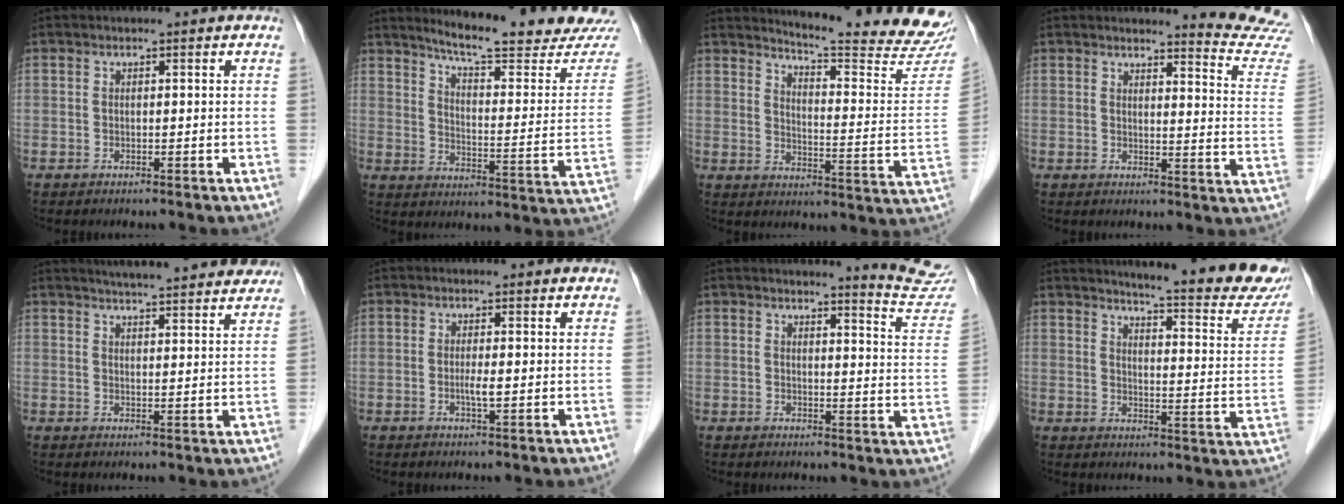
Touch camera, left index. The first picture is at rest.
{"total": 19.6, "force": [18.2, 0.5, 7.3], "torque": [-0.105, -0.092, 0.228]}
{"total": 20.6, "force": [19.8, -0.5, 5.7], "torque": [-0.085, -0.136, 0.230]}
{"total": 10.2, "force": [10.0, -1.6, 0.0], "torque": [-0.002, -0.127, 0.090]}
{"total": 15.1, "force": [13.8, 1.6, 6.1], "torque": [-0.080, 0.012, 0.167]}
{"total": 1.6, "force": [-0.6, -0.1, 1.5], "torque": [-0.033, -0.007, -0.011]}
{"total": 8.8, "force": [8.8, -0.9, 0.7], "torque": [-0.007, -0.088, 0.078]}
{"total": 19.9, "force": [17.7, 1.4, 8.9], "torque": [-0.109, -0.084, 0.199]}